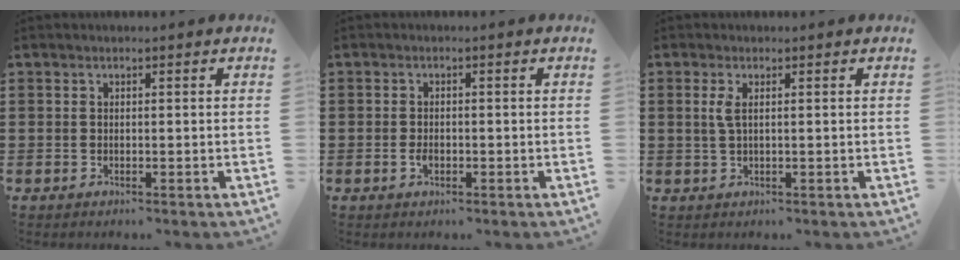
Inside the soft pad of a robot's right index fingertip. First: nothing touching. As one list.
[{"total": 1.7, "force": [-0.6, 0.9, 1.3], "torque": [-0.034, -0.003, -0.013]}, {"total": 1.9, "force": [0.4, 0.4, 1.8], "torque": [-0.037, 0.002, 0.006]}]